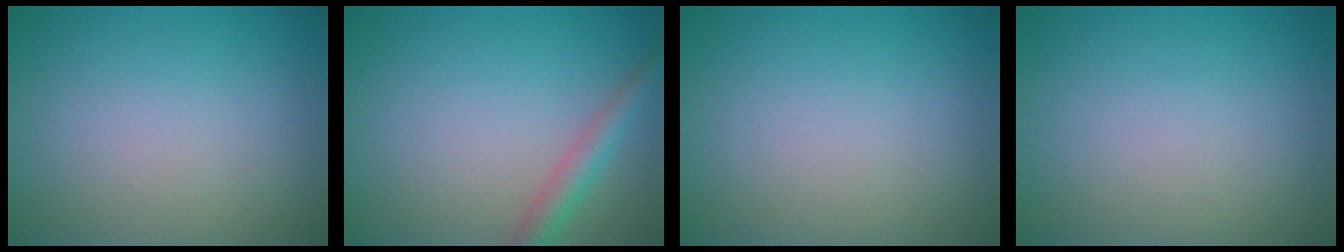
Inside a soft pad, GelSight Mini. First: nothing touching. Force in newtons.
{"total": 2.7, "press": 2.7, "slide": 0.1}
{"total": 0.0}
{"total": 0.0}